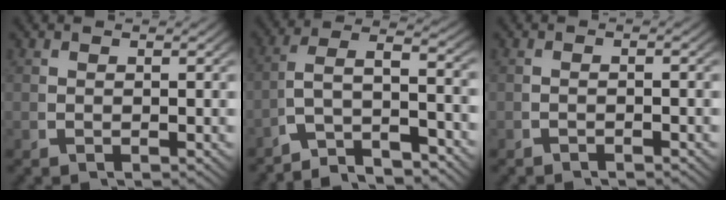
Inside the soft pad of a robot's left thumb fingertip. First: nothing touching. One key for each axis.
{"total": 8.4, "fx": -2.7, "fy": 5.1, "fz": 6.1, "tx": -0.122, "ty": -0.031, "tz": -0.043}
{"total": 0.8, "fx": -0.8, "fy": 0.0, "fz": 0.2, "tx": -0.002, "ty": 0.001, "tz": -0.017}